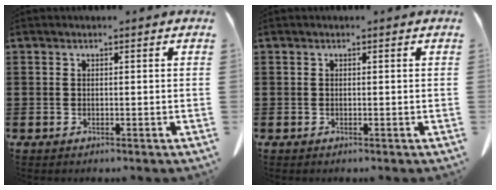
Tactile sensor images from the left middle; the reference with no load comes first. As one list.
[{"total": 0.0}]